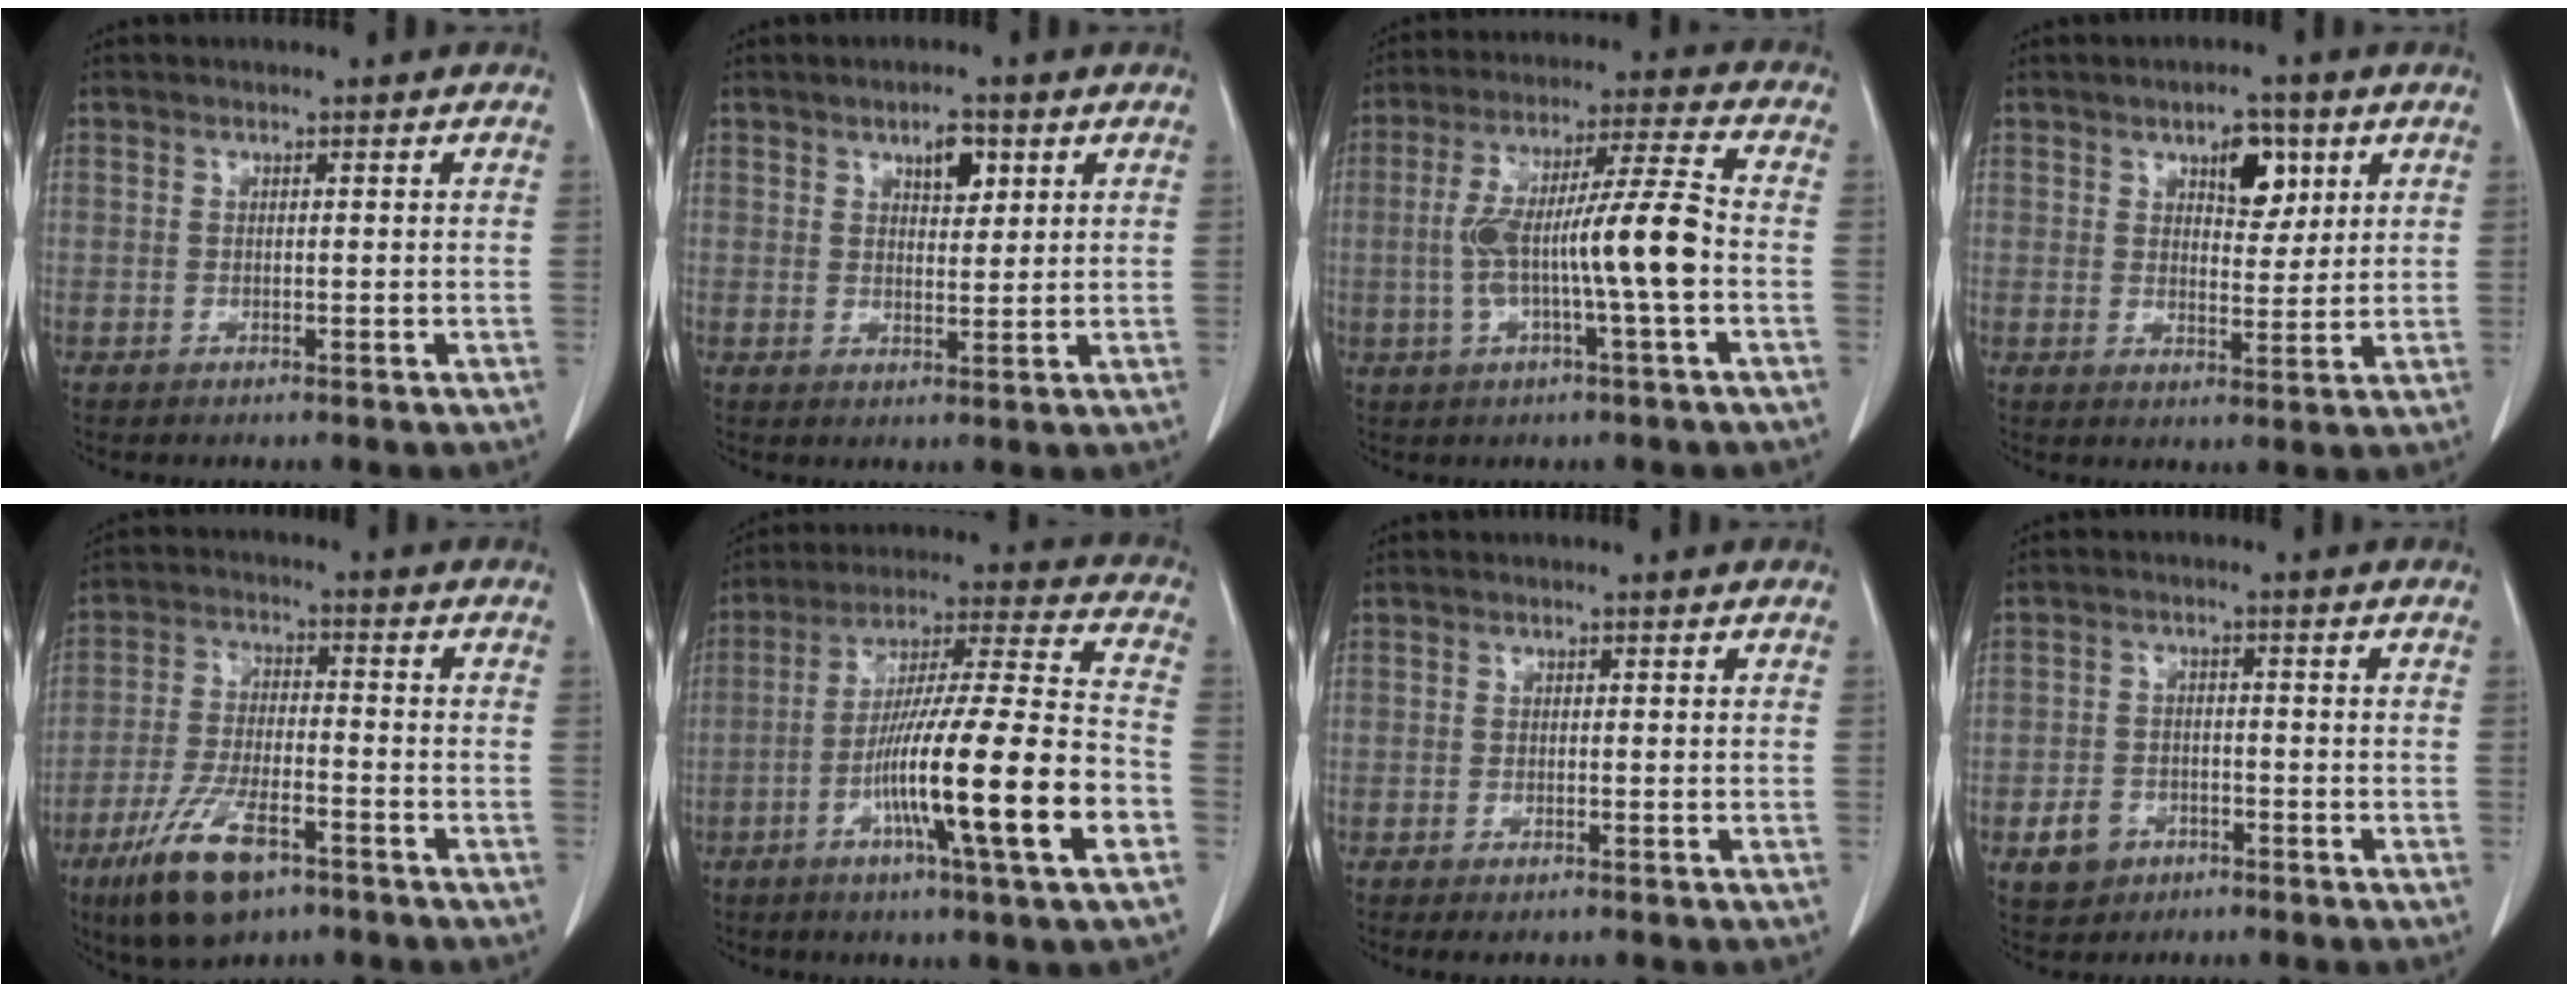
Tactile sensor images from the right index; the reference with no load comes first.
{"total": 3.9, "force": [2.0, 1.7, 2.9], "torque": [-0.043, -0.001, 0.032]}
{"total": 12.0, "force": [-1.7, 0.2, 11.9], "torque": [-0.224, 0.018, -0.034]}
{"total": 5.7, "force": [2.8, 2.8, 4.1], "torque": [-0.058, 0.003, 0.044]}
{"total": 11.6, "force": [-7.1, 3.7, 8.5], "torque": [-0.175, -0.015, -0.124]}
{"total": 19.8, "force": [-6.9, 0.1, 18.6], "torque": [-0.305, -0.011, -0.119]}
{"total": 2.1, "force": [-1.5, 0.7, 1.4], "torque": [-0.021, -0.004, -0.018]}
{"total": 4.7, "force": [-2.5, 3.6, 1.6], "torque": [-0.032, 0.006, -0.036]}